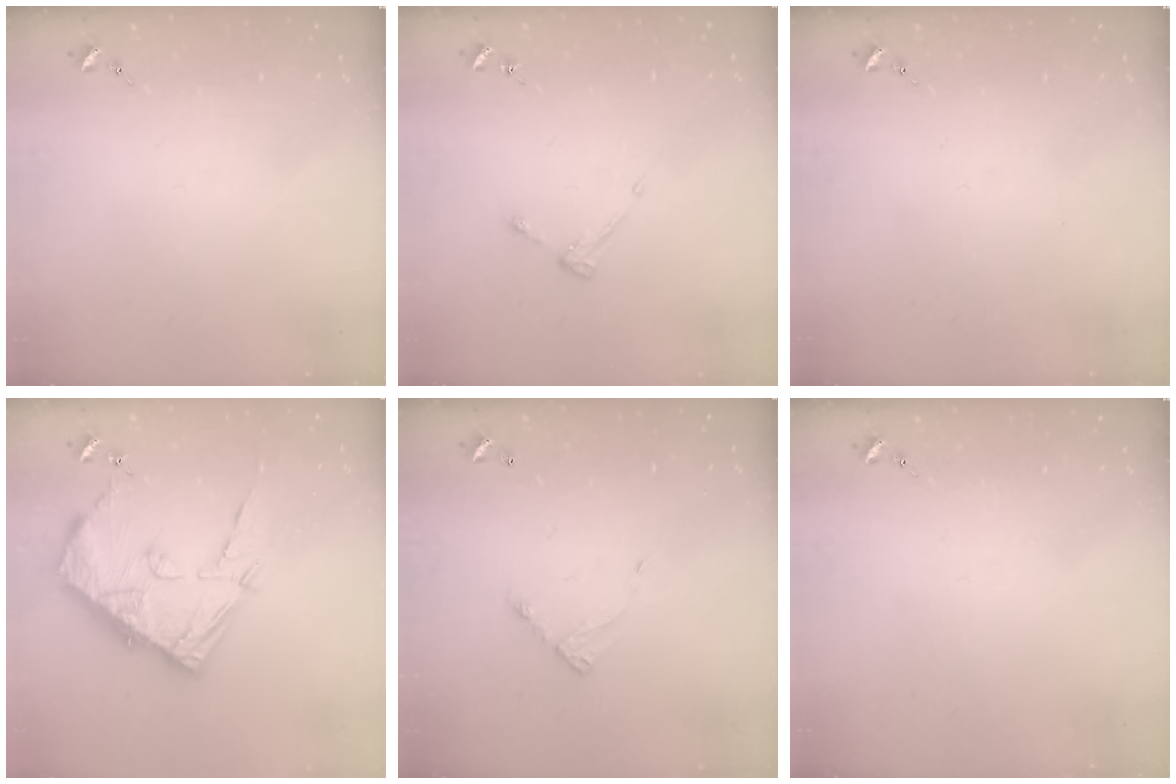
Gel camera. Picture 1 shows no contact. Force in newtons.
{"total": 3.2, "press": 3.1, "slide": 0.5}
{"total": 0.0}
{"total": 18.0, "press": 17.9, "slide": 1.9}
{"total": 5.8, "press": 5.8, "slide": 0.3}
{"total": 0.0}